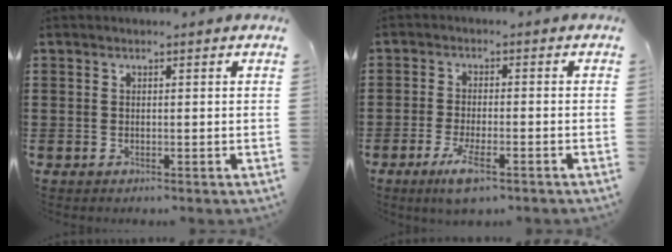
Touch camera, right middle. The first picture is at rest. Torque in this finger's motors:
{"motor_torque": [1.33, 0.08, 0.57, 0.16]}